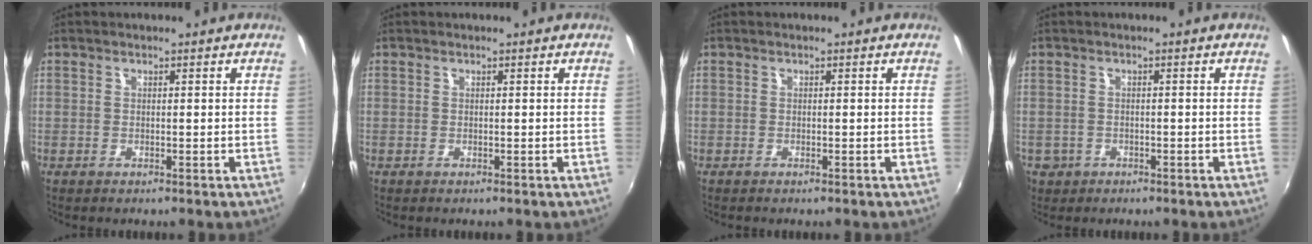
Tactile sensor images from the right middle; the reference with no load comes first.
{"total": 0.0}
{"total": 0.0}
{"total": 4.3, "force": [-1.7, 3.7, 1.4], "torque": [-0.043, -0.004, -0.023]}